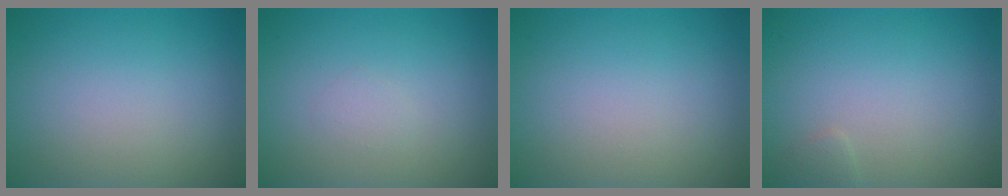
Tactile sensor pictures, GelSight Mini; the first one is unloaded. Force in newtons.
{"total": 0.6, "press": 0.6, "slide": 0.0}
{"total": 0.0}
{"total": 0.7, "press": 0.7, "slide": 0.0}